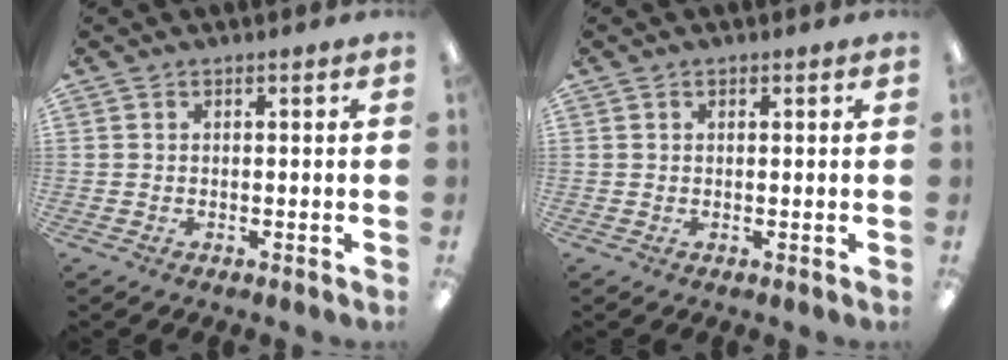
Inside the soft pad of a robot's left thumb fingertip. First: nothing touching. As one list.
[{"total": 0.6, "force": [0.4, 0.4, 0.3], "torque": [-0.005, 0.004, 0.006]}]